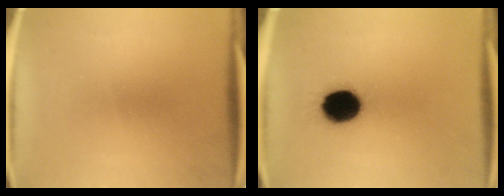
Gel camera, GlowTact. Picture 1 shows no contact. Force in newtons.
{"total": 12.6}